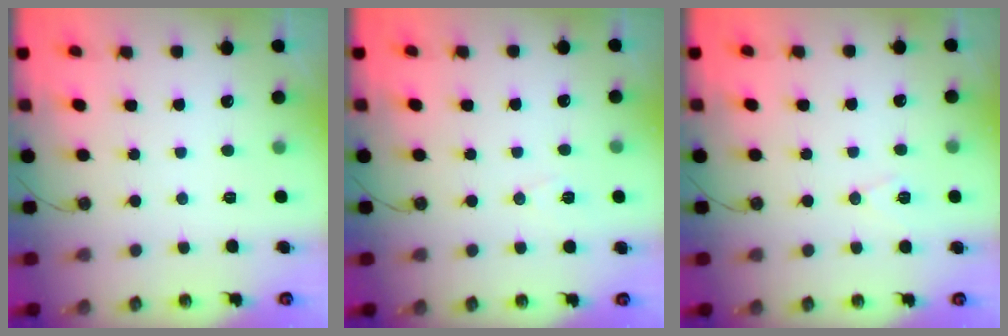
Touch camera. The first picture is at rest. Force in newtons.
{"total": 7.1, "press": 5.4, "slide": 4.5}
{"total": 6.7, "press": 5.6, "slide": 3.6}